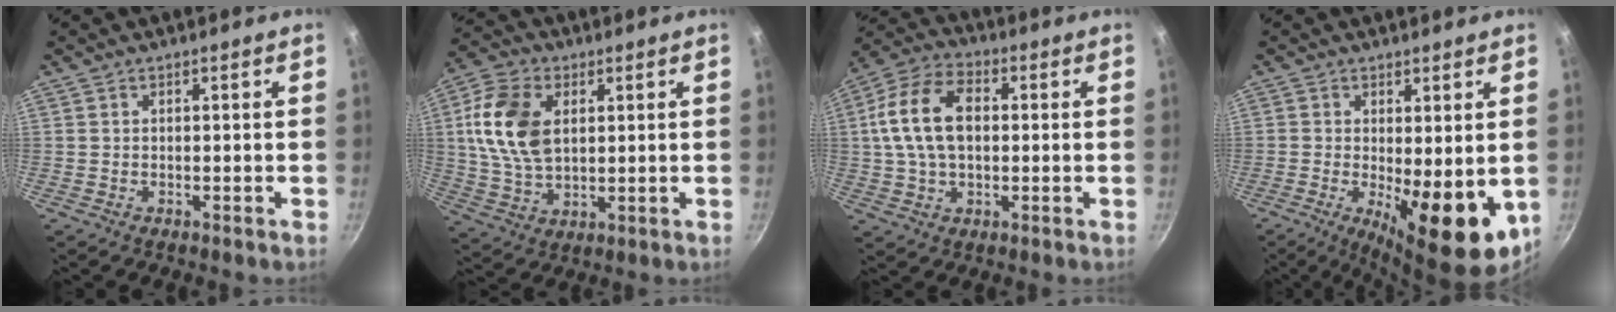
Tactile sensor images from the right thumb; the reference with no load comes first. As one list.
[{"total": 13.7, "force": [3.0, 8.8, 10.1], "torque": [-0.184, -0.003, 0.055]}, {"total": 14.1, "force": [1.6, 9.0, 10.7], "torque": [-0.188, 0.023, 0.017]}, {"total": 12.3, "force": [-1.8, 4.4, 11.3], "torque": [-0.143, -0.015, -0.013]}]